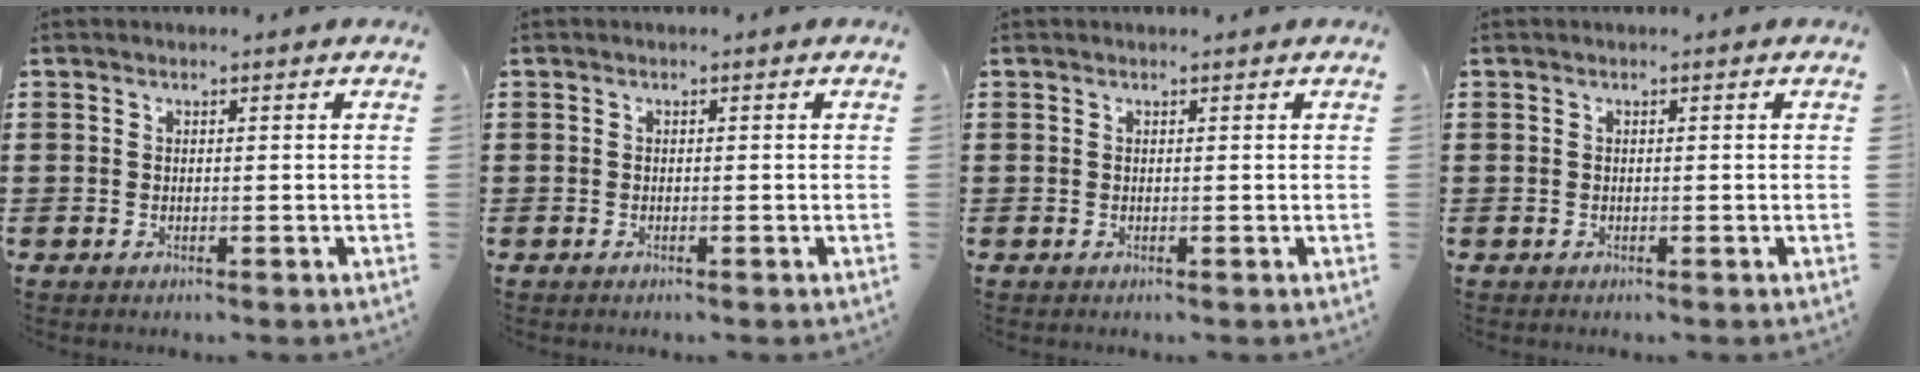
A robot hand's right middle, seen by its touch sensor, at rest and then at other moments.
{"total": 0.0}
{"total": 0.0}
{"total": 0.0}